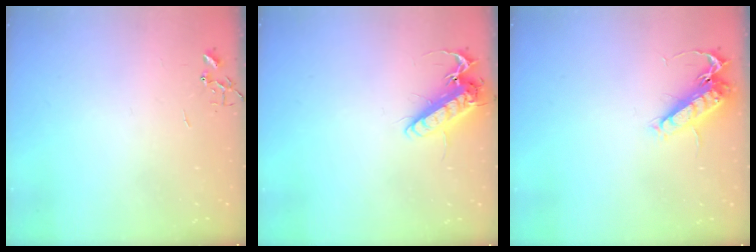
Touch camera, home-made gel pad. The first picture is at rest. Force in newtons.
{"total": 13.5, "press": 13.3, "slide": 2.1}
{"total": 13.8, "press": 13.8, "slide": 1.2}